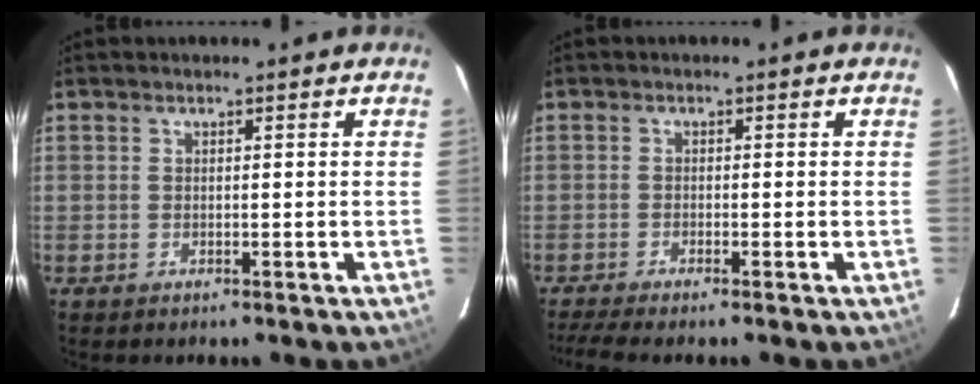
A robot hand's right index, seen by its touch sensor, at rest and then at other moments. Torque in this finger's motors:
{"motor_torque": [0.10, -0.93, 0.12, 0.01]}